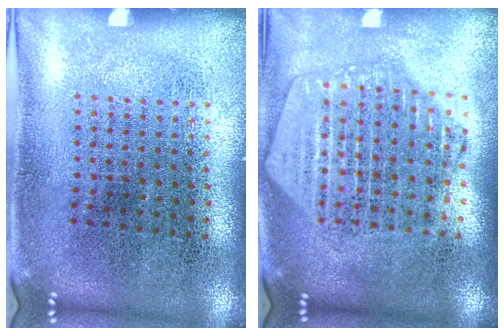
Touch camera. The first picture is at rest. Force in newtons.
{"total": 2.0, "press": 1.9, "slide": 0.8}